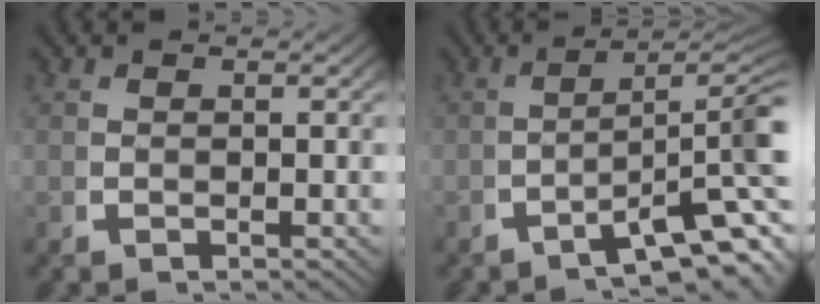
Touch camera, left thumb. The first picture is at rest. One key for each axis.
{"total": 6.8, "fx": -1.8, "fy": 2.5, "fz": 6.1, "tx": -0.089, "ty": -0.018, "tz": -0.022}